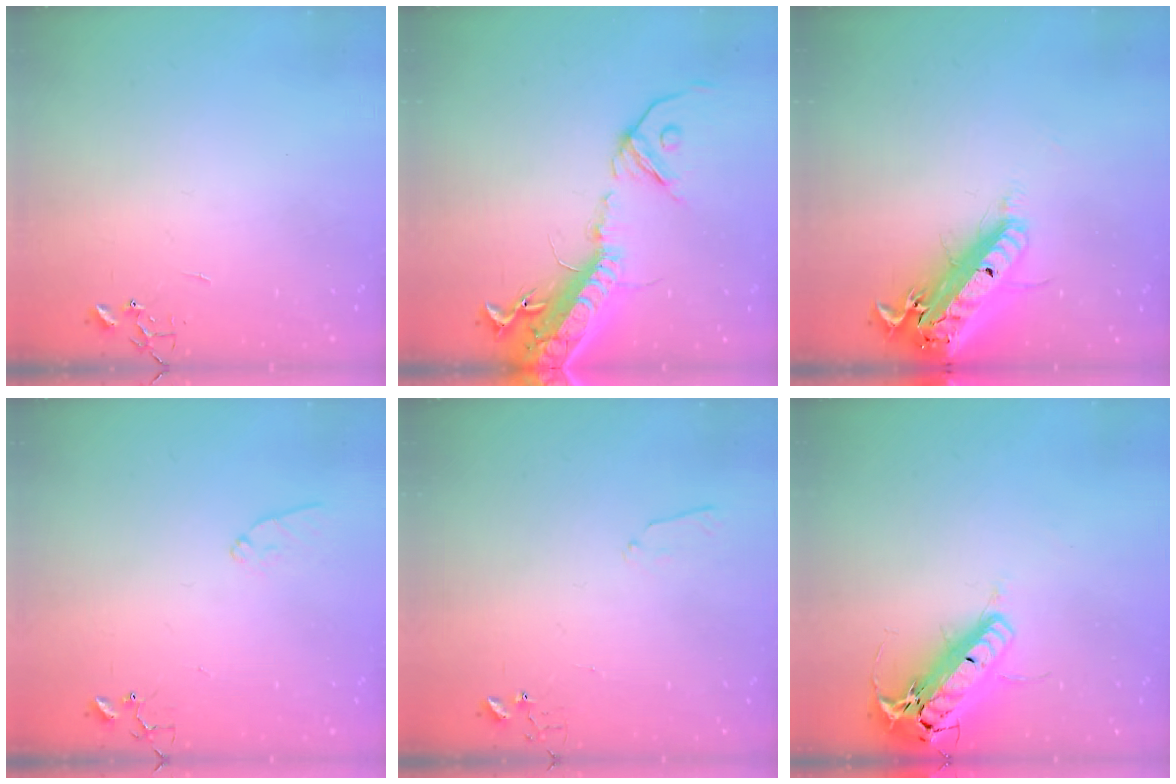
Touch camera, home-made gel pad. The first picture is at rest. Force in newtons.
{"total": 21.7, "press": 21.1, "slide": 5.1}
{"total": 21.6, "press": 21.0, "slide": 5.0}
{"total": 6.4, "press": 6.4, "slide": 0.6}
{"total": 5.0, "press": 5.0, "slide": 0.7}
{"total": 22.0, "press": 21.5, "slide": 4.5}